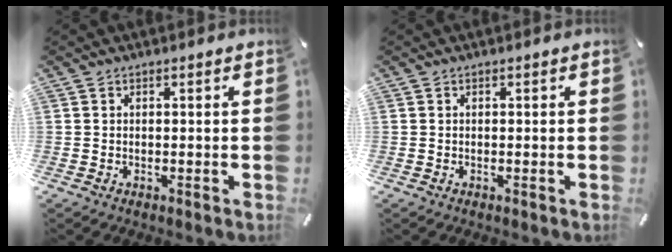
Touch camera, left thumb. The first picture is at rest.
{"total": 0.0}